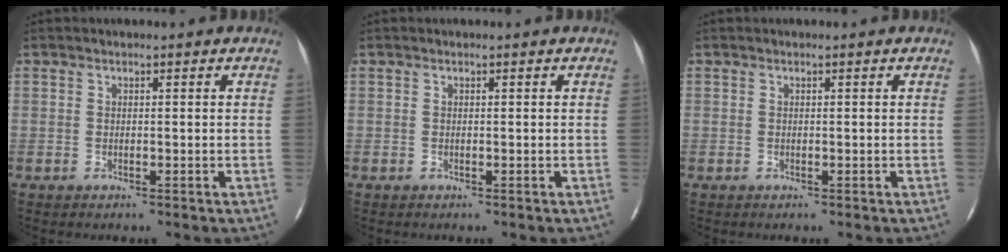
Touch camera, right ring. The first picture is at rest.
{"total": 0.0}
{"total": 0.0}